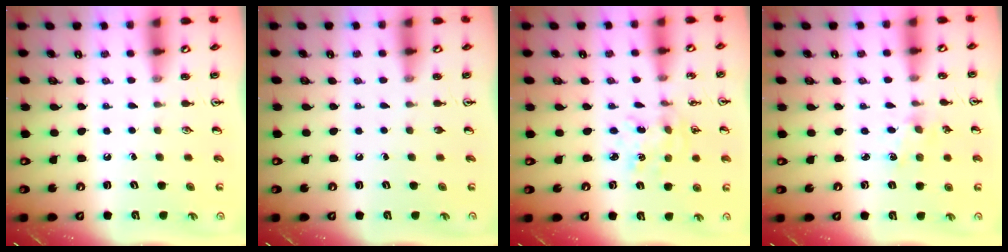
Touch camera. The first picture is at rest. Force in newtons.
{"total": 0.0}
{"total": 2.1, "press": 2.1, "slide": 0.2}
{"total": 1.8, "press": 1.8, "slide": 0.4}